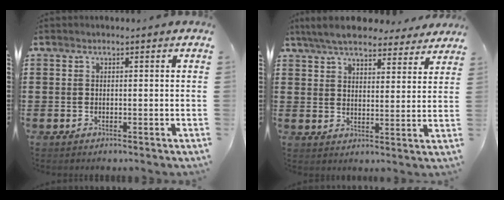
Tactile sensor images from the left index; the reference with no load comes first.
{"total": 6.9, "force": [6.3, 1.4, 2.5], "torque": [-0.072, -0.015, 0.116]}